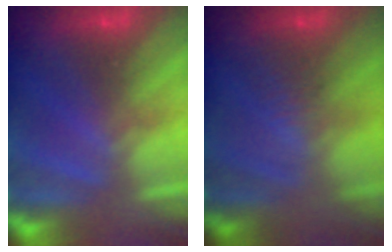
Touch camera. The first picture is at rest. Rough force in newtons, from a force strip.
{"total": 2.8}